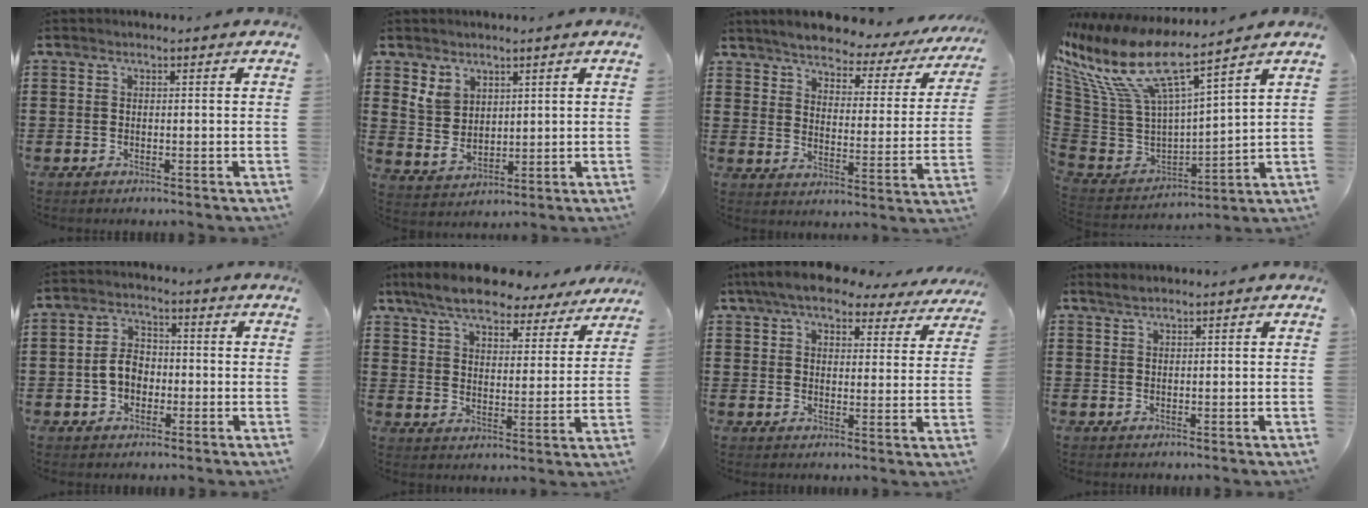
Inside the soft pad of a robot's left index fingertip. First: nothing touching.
{"total": 5.1, "force": [3.2, 3.7, 1.7], "torque": [-0.050, 0.005, 0.060]}
{"total": 4.2, "force": [3.9, 0.6, 1.3], "torque": [-0.050, -0.030, 0.061]}
{"total": 12.8, "force": [7.6, 3.4, 9.7], "torque": [-0.229, -0.057, 0.122]}
{"total": 5.0, "force": [-1.0, 3.6, 3.3], "torque": [-0.075, 0.007, -0.022]}
{"total": 8.2, "force": [7.5, 1.5, 3.2], "torque": [-0.093, -0.029, 0.135]}
{"total": 7.3, "force": [6.4, 1.6, 3.2], "torque": [-0.077, -0.019, 0.114]}
{"total": 1.0, "force": [0.9, 0.1, 0.6], "torque": [-0.013, 0.000, 0.016]}